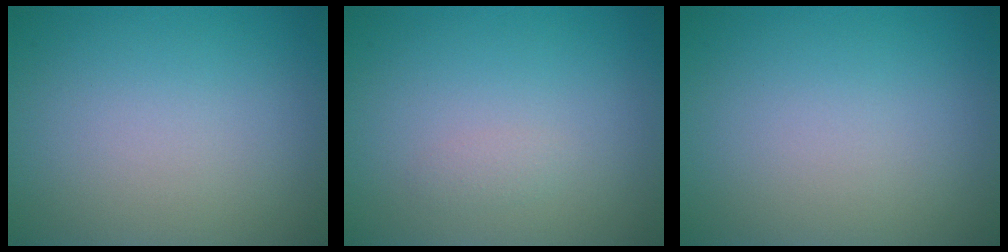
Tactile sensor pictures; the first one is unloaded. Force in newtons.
{"total": 0.7, "press": 0.7, "slide": 0.1}
{"total": 0.0}